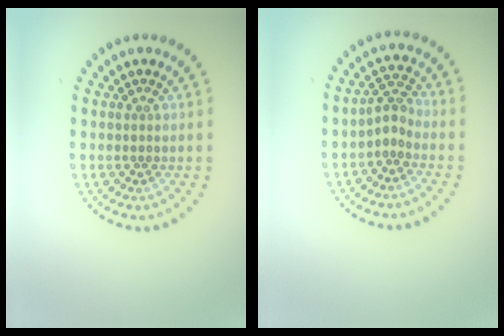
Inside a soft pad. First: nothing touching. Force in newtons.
{"total": 1.8, "press": 1.3, "slide": 1.2}